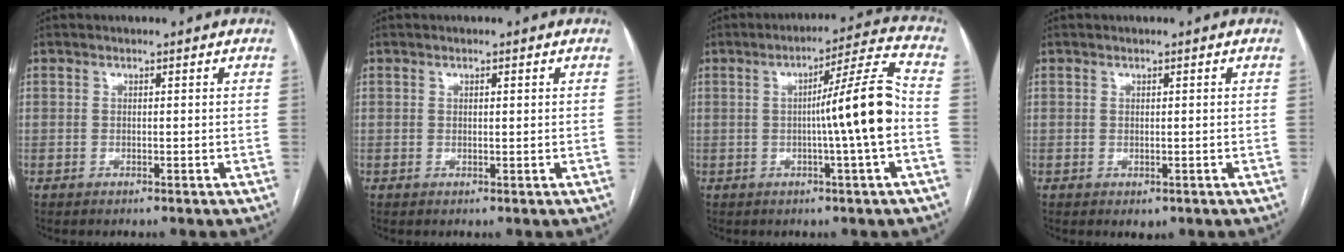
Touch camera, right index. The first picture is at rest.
{"total": 0.7, "force": [0.2, 0.2, 0.6], "torque": [-0.011, 0.001, 0.003]}
{"total": 11.1, "force": [-1.4, -1.3, 10.9], "torque": [-0.164, 0.013, -0.024]}
{"total": 1.3, "force": [-0.4, 0.9, 0.8], "torque": [-0.006, 0.000, 0.002]}